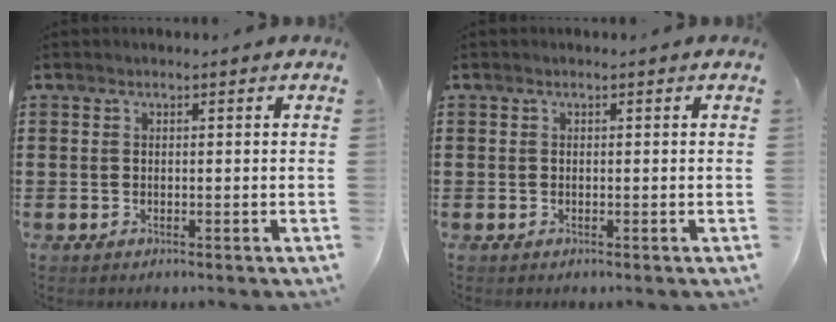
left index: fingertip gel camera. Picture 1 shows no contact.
{"total": 0.0}